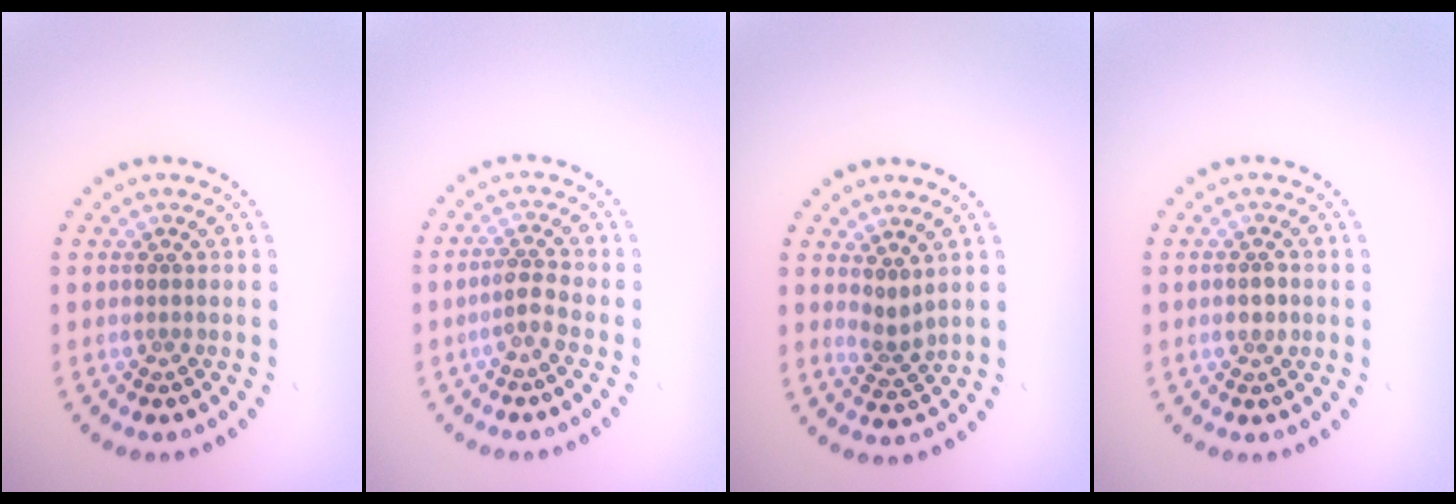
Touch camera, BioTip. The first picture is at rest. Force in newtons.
{"total": 1.9, "press": 1.4, "slide": 1.3}
{"total": 1.9, "press": 1.2, "slide": 1.4}
{"total": 1.3, "press": 1.3, "slide": 0.2}